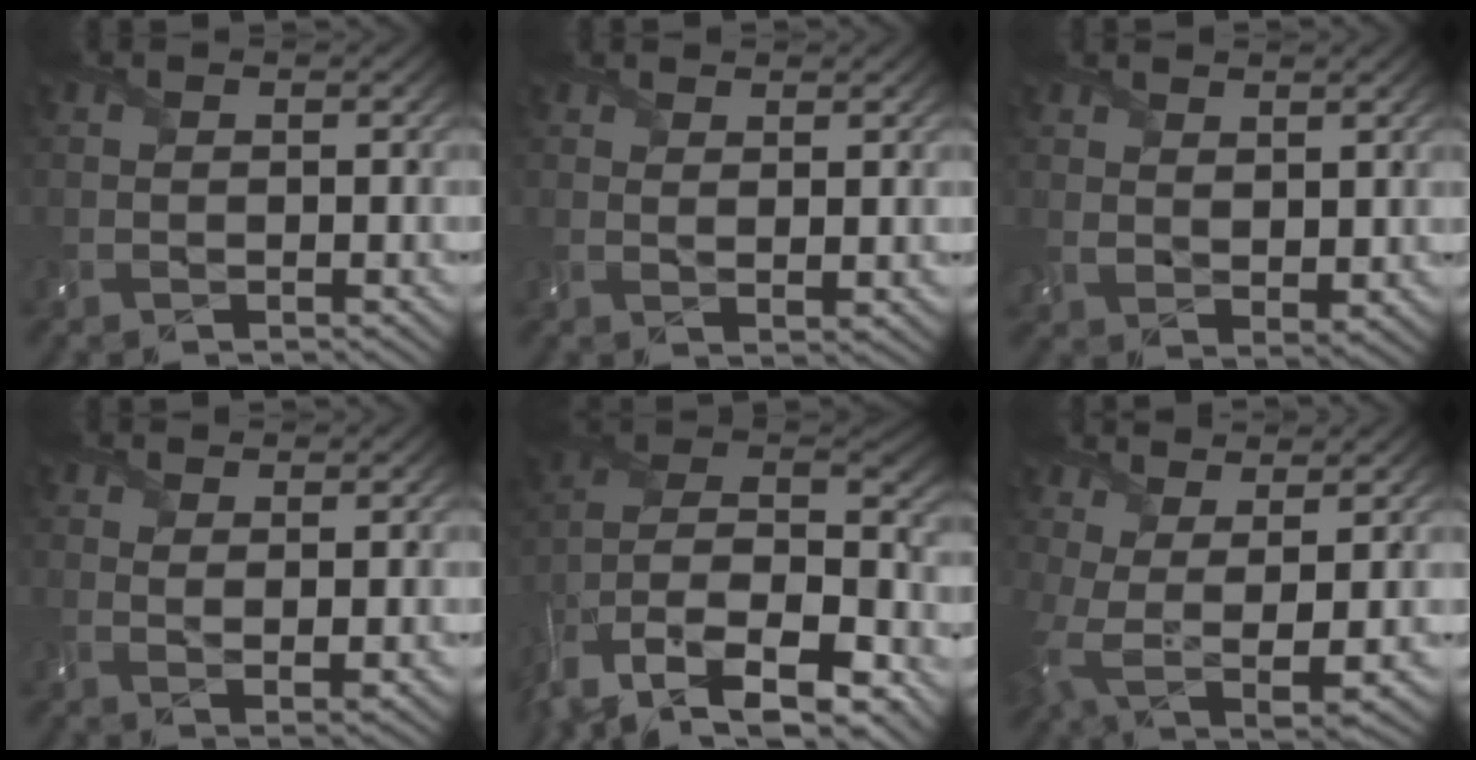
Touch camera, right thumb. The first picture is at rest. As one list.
[{"total": 1.6, "force": [1.1, 0.1, 1.2], "torque": [-0.024, -0.003, 0.025]}, {"total": 3.0, "force": [1.7, 1.9, 1.6], "torque": [-0.040, -0.011, 0.037]}, {"total": 2.4, "force": [1.6, 0.2, 1.7], "torque": [-0.042, -0.004, 0.035]}, {"total": 17.7, "force": [-9.8, 9.5, 11.3], "torque": [-0.241, -0.018, -0.132]}, {"total": 6.2, "force": [1.4, 2.1, 5.7], "torque": [-0.136, -0.015, 0.034]}]